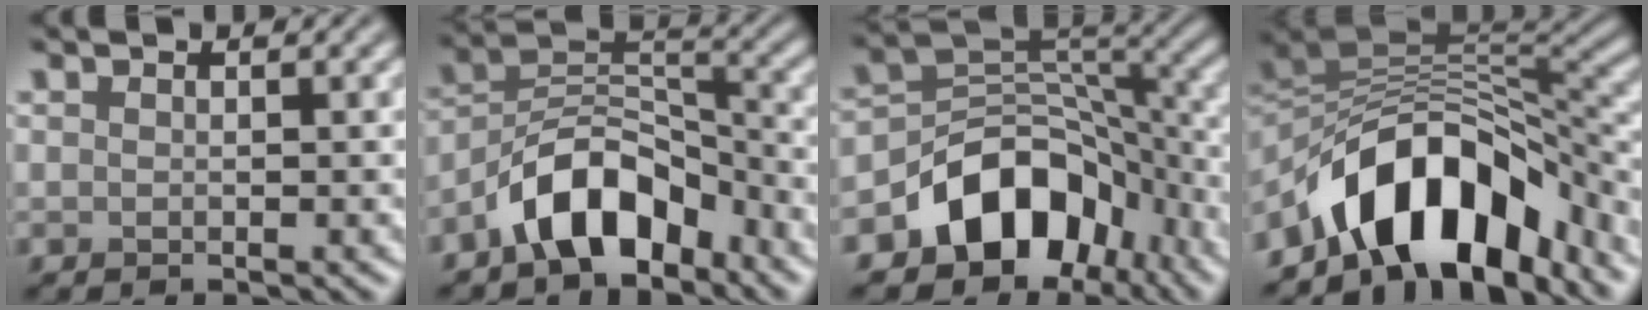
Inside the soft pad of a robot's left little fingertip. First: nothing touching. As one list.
[{"total": 7.5, "force": [-4.9, 3.7, 4.3], "torque": [-0.061, 0.014, -0.098]}, {"total": 8.9, "force": [-4.7, 6.3, 4.2], "torque": [-0.043, 0.003, -0.091]}, {"total": 11.5, "force": [-7.1, 5.5, 7.3], "torque": [-0.098, 0.007, -0.128]}]